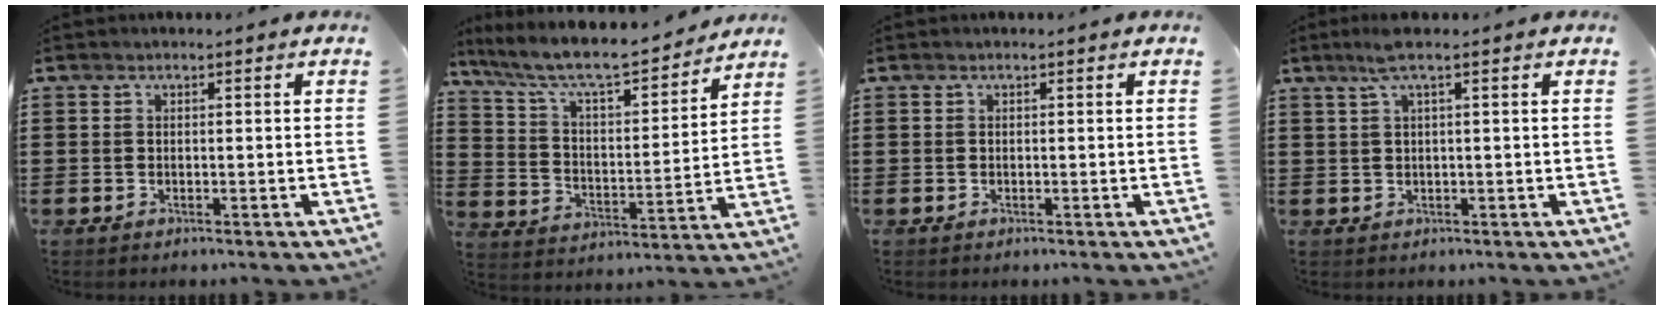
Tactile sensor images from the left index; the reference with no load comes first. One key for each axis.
{"total": 8.4, "fx": 7.2, "fy": 1.1, "fz": 4.1, "tx": -0.110, "ty": -0.048, "tz": 0.118}
{"total": 0.0}
{"total": 2.8, "fx": 1.2, "fy": 0.0, "fz": 2.5, "tx": -0.058, "ty": -0.004, "tz": 0.020}